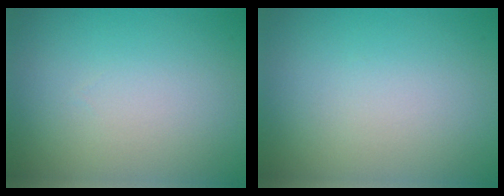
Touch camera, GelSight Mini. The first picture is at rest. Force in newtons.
{"total": 0.0}